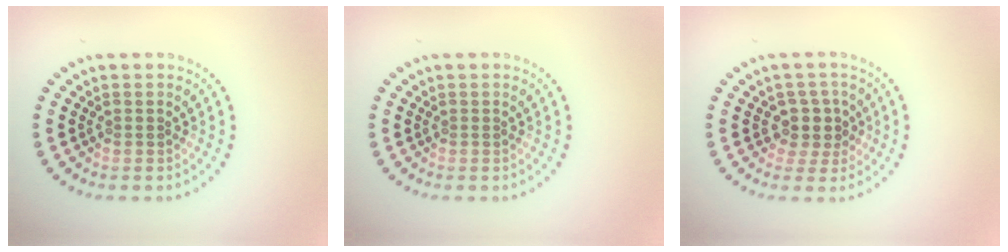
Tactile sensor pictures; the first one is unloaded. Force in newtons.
{"total": 0.0}
{"total": 2.5, "press": 2.1, "slide": 1.4}